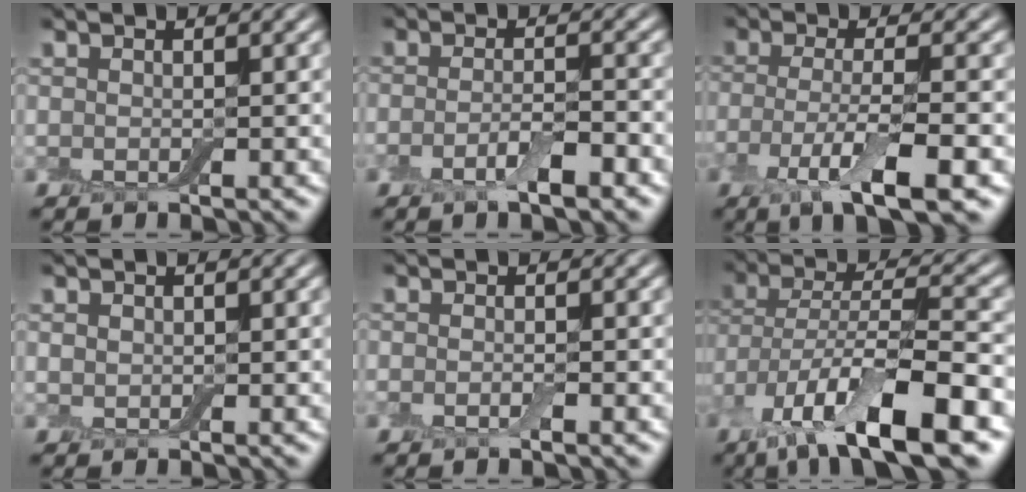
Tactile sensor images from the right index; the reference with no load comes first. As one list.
[{"total": 3.0, "force": [-1.5, 0.8, 2.4], "torque": [-0.048, 0.001, -0.032]}, {"total": 6.6, "force": [-2.5, 1.7, 5.8], "torque": [-0.111, -0.008, -0.048]}, {"total": 0.6, "force": [0.2, 0.5, 0.2], "torque": [-0.004, 0.000, 0.005]}, {"total": 1.0, "force": [-0.5, 0.2, 0.9], "torque": [-0.018, -0.004, -0.011]}, {"total": 11.3, "force": [-5.3, 3.8, 9.2], "torque": [-0.170, -0.004, -0.097]}]